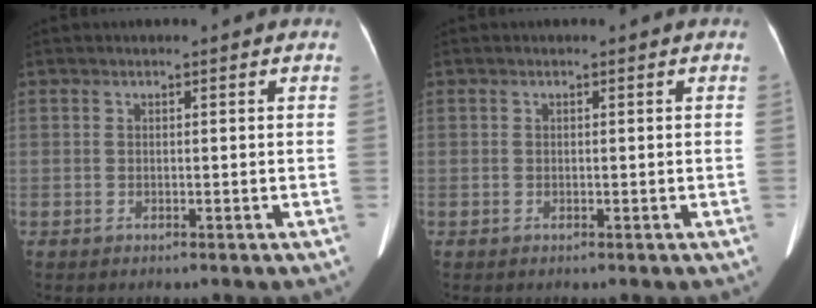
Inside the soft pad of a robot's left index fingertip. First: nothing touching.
{"total": 0.0}